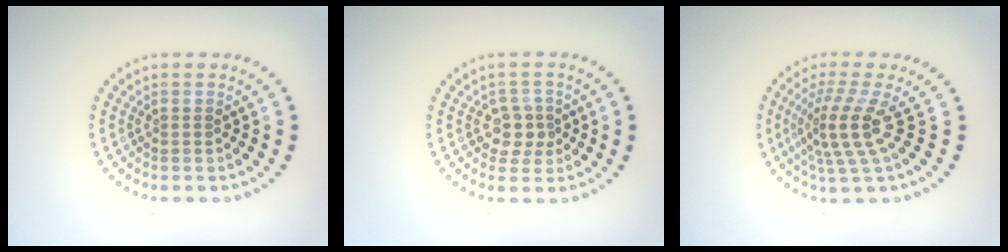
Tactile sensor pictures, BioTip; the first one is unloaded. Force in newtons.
{"total": 2.3, "press": 2.1, "slide": 1.0}
{"total": 4.0, "press": 2.8, "slide": 2.9}